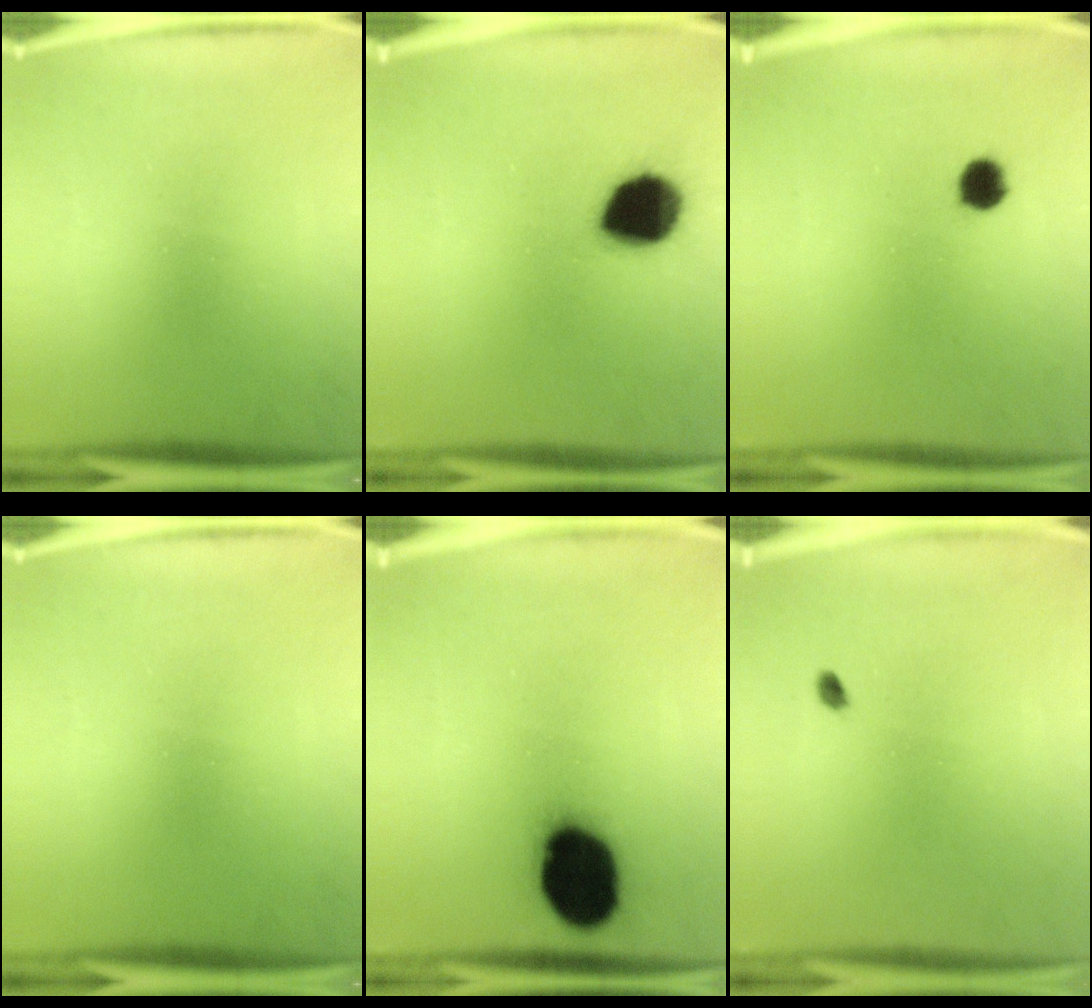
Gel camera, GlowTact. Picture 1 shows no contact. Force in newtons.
{"total": 15.1}
{"total": 3.3}
{"total": 0.0}
{"total": 19.3}
{"total": 1.6}